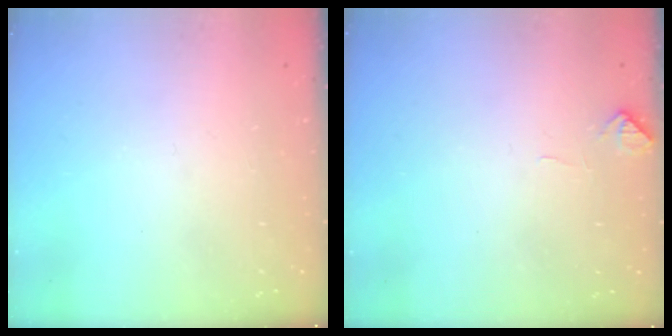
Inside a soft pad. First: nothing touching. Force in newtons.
{"total": 2.7, "press": 2.7, "slide": 0.4}